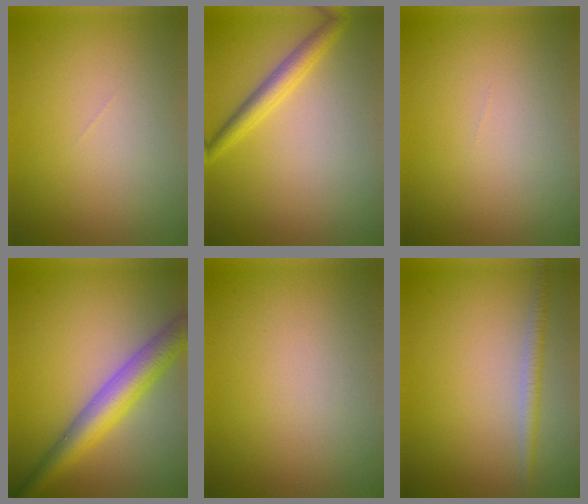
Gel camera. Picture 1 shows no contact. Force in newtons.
{"total": 2.6, "press": 2.6, "slide": 0.0}
{"total": 0.0}
{"total": 5.6, "press": 5.6, "slide": 0.2}
{"total": 0.0}
{"total": 1.7, "press": 1.7, "slide": 0.1}